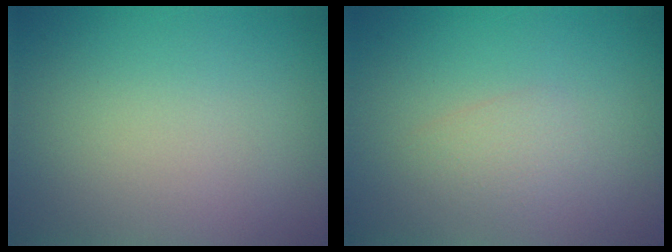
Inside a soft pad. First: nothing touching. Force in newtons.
{"total": 1.4, "press": 1.4, "slide": 0.1}